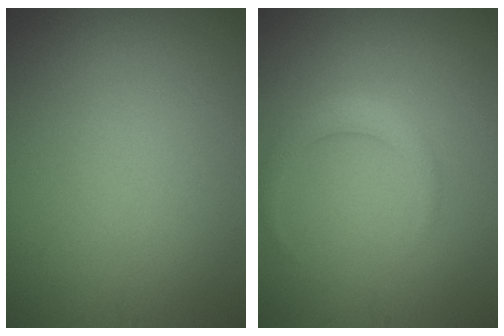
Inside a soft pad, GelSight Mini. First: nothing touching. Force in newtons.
{"total": 2.0, "press": 2.0, "slide": 0.1}